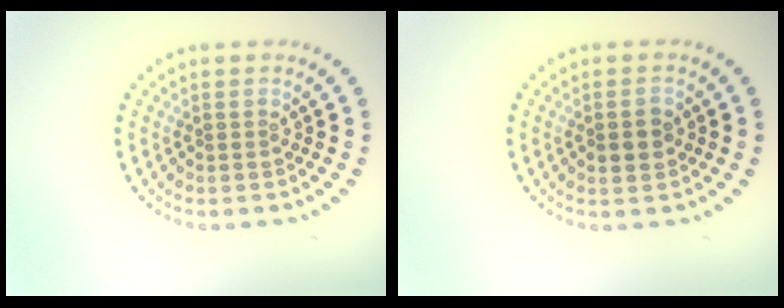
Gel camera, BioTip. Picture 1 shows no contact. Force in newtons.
{"total": 2.4, "press": 2.4, "slide": 0.1}